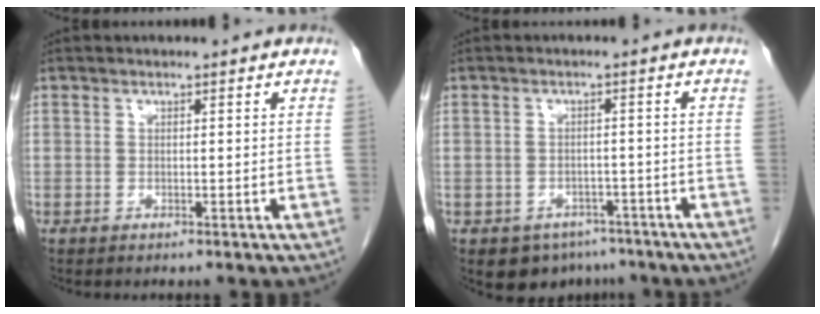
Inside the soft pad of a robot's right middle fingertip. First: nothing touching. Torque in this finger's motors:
{"motor_torque": [0.04, -0.02, 0.02, 0.01]}